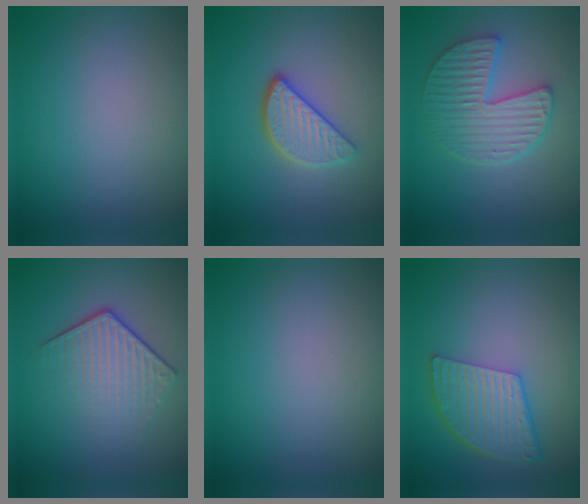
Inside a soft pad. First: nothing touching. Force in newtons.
{"total": 3.5, "press": 2.9, "slide": 1.9}
{"total": 4.5, "press": 4.1, "slide": 2.0}
{"total": 4.2, "press": 2.9, "slide": 2.9}
{"total": 0.0}
{"total": 5.8, "press": 4.3, "slide": 3.8}